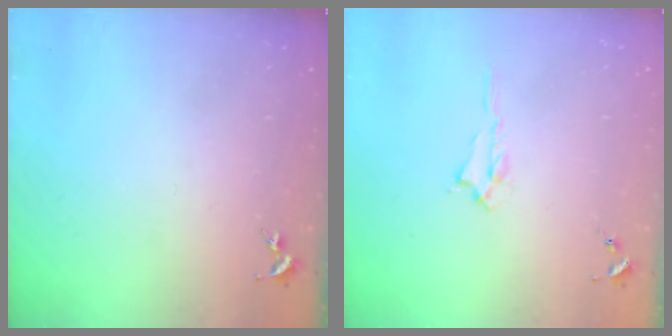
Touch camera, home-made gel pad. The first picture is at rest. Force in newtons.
{"total": 0.7, "press": 0.6, "slide": 0.2}